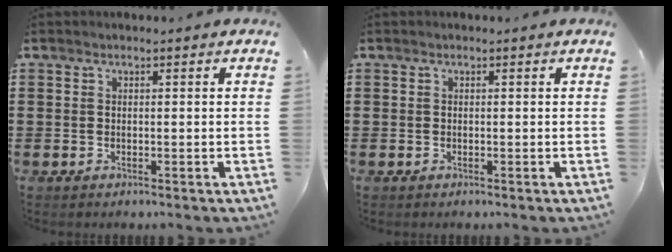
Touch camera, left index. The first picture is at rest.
{"total": 0.0}